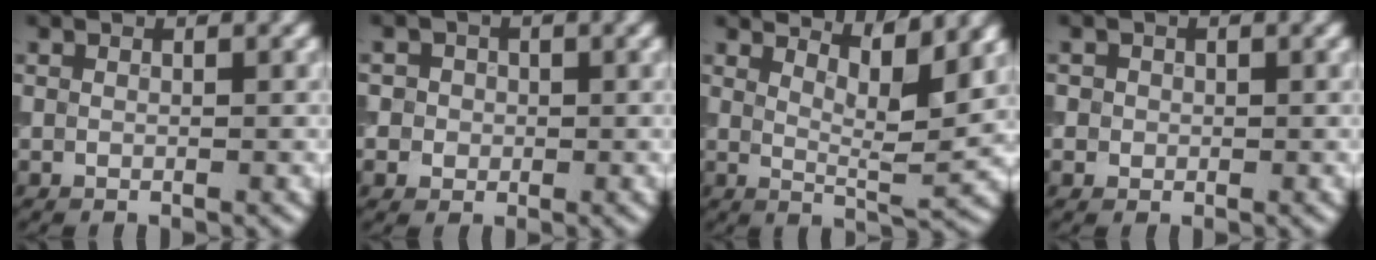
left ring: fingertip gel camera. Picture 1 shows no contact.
{"total": 2.7, "force": [0.6, 2.5, 0.8], "torque": [0.006, 0.006, -0.002]}
{"total": 5.8, "force": [4.2, 1.0, 3.8], "torque": [-0.057, -0.001, 0.064]}
{"total": 1.1, "force": [0.2, 1.1, 0.2], "torque": [0.010, -0.003, 0.000]}